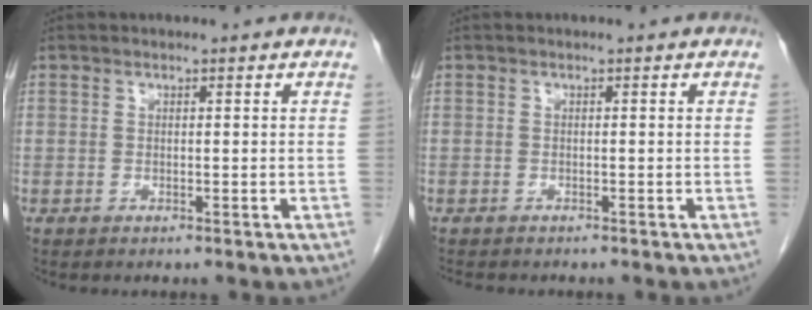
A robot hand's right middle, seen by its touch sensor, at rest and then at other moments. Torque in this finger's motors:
{"motor_torque": [0.08, -0.05, -0.02, -0.01]}